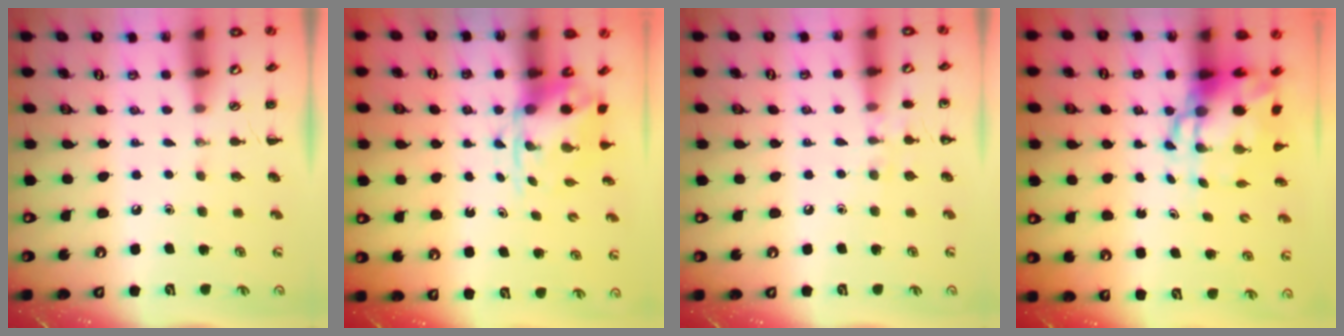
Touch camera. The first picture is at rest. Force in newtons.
{"total": 3.9, "press": 3.8, "slide": 0.9}
{"total": 6.6, "press": 6.3, "slide": 2.0}
{"total": 9.2, "press": 8.9, "slide": 2.3}